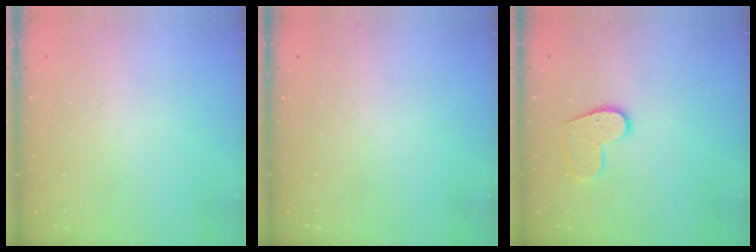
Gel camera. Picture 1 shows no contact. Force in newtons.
{"total": 0.0}
{"total": 10.0, "press": 10.0, "slide": 0.6}